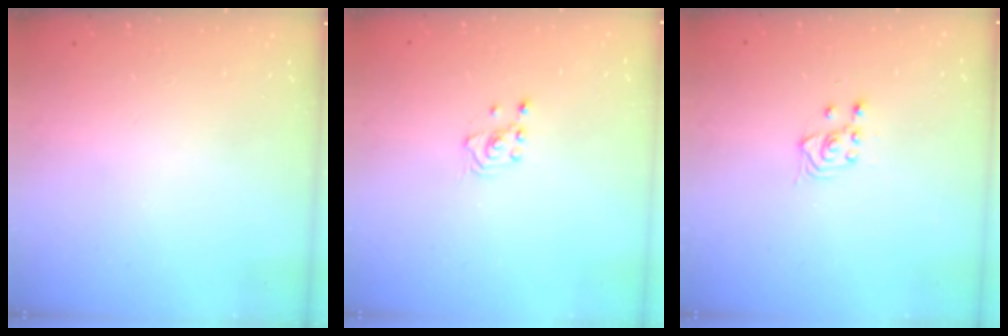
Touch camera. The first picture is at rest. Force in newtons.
{"total": 2.1, "press": 2.1, "slide": 0.1}
{"total": 3.2, "press": 2.9, "slide": 1.4}